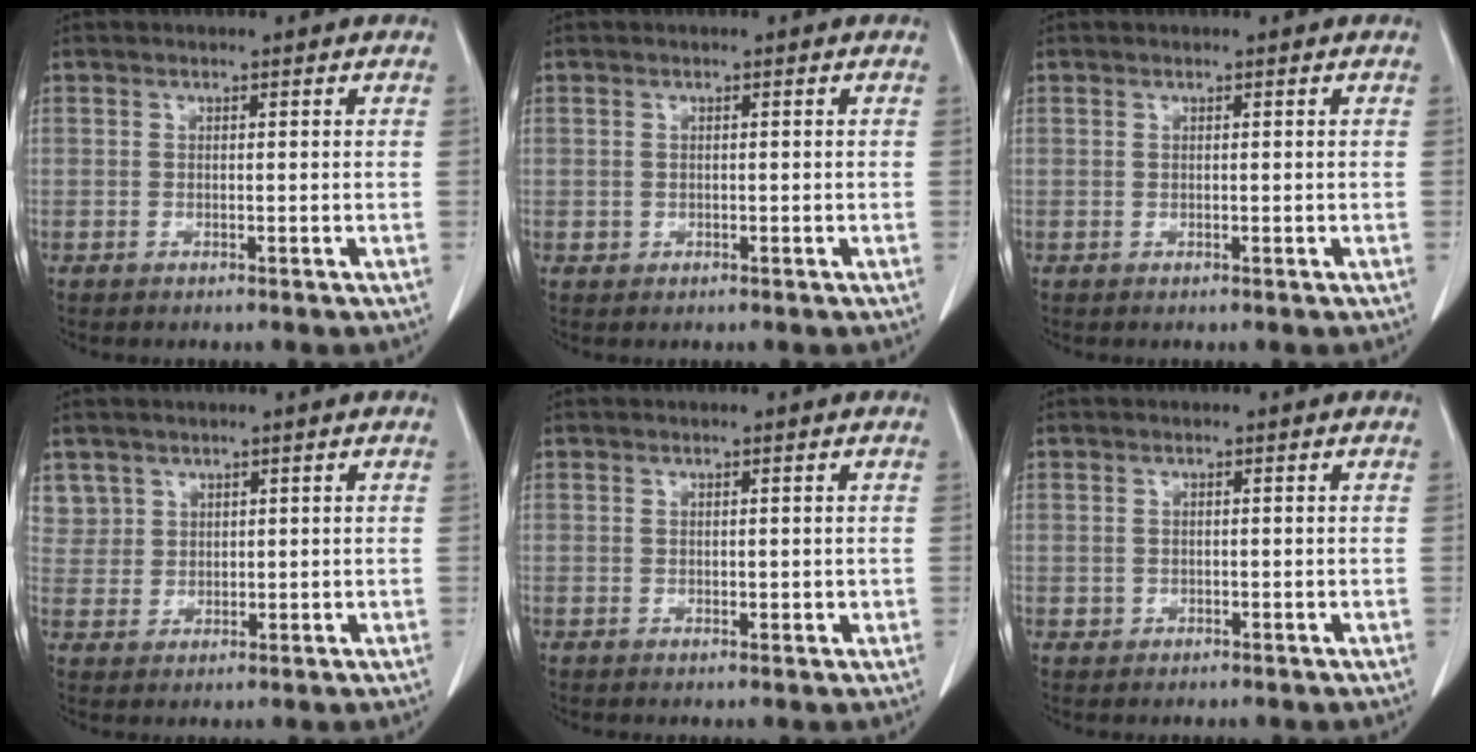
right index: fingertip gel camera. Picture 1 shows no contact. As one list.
[{"total": 0.8, "force": [-0.2, 0.8, 0.1], "torque": [0.001, 0.003, -0.005]}, {"total": 0.0}, {"total": 3.6, "force": [2.1, 3.0, -0.4], "torque": [0.024, 0.004, 0.037]}, {"total": 1.6, "force": [-0.1, 0.9, 1.3], "torque": [-0.015, -0.001, -0.002]}, {"total": 0.9, "force": [-0.3, 0.9, 0.1], "torque": [0.002, 0.004, -0.005]}]